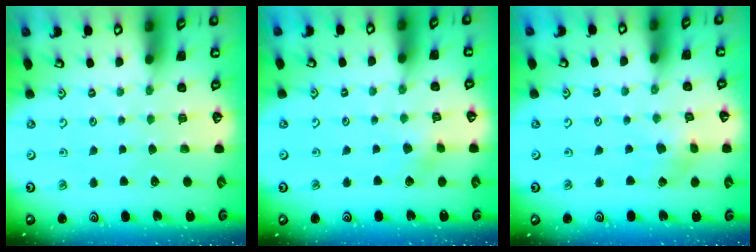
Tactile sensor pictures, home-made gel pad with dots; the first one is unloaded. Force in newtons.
{"total": 2.9, "press": 2.8, "slide": 0.8}
{"total": 2.3, "press": 2.3, "slide": 0.3}